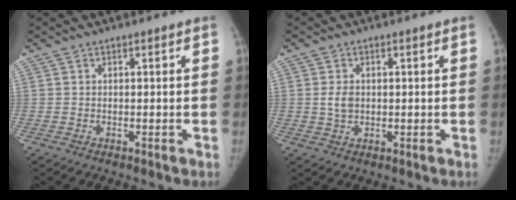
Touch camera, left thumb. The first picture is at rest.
{"total": 3.0, "force": [0.2, 2.2, 2.1], "torque": [-0.036, 0.001, 0.005]}